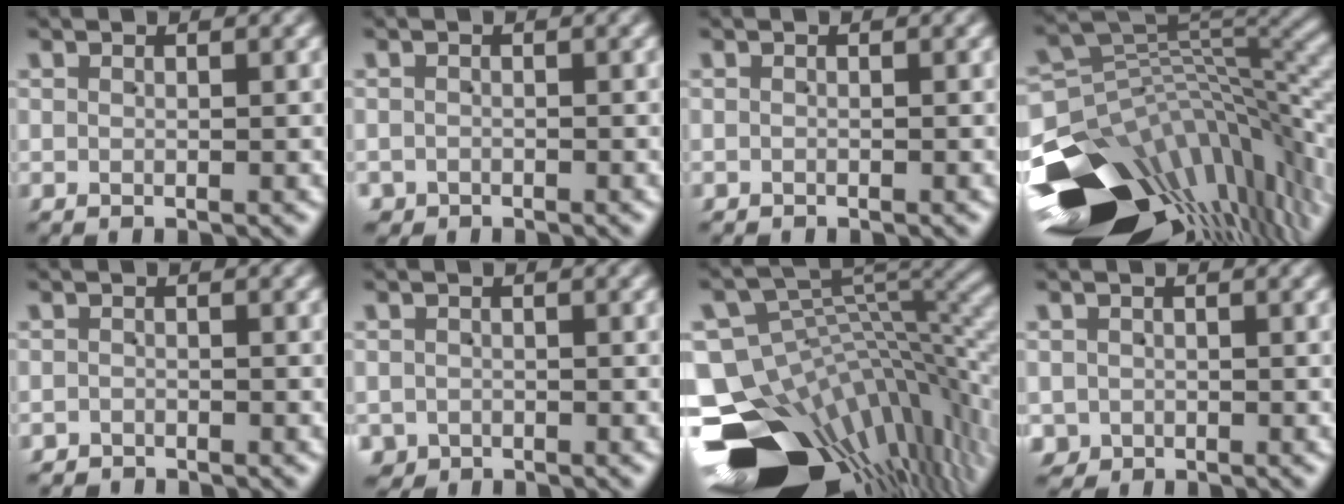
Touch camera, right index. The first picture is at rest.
{"total": 2.0, "force": [-1.6, 1.2, -0.5], "torque": [0.011, -0.014, -0.024]}
{"total": 0.6, "force": [-0.5, 0.0, -0.4], "torque": [0.010, -0.006, -0.007]}
{"total": 21.4, "force": [-8.6, 12.6, 15.0], "torque": [-0.196, -0.049, -0.111]}
{"total": 1.9, "force": [-1.8, 0.3, -0.7], "torque": [0.017, -0.008, -0.030]}
{"total": 3.1, "force": [-2.3, 2.2, -0.1], "torque": [0.007, -0.022, -0.034]}
{"total": 23.4, "force": [-9.9, 15.2, 14.7], "torque": [-0.230, -0.079, -0.136]}
{"total": 3.7, "force": [-2.0, 3.1, 0.3], "torque": [-0.009, -0.028, -0.026]}